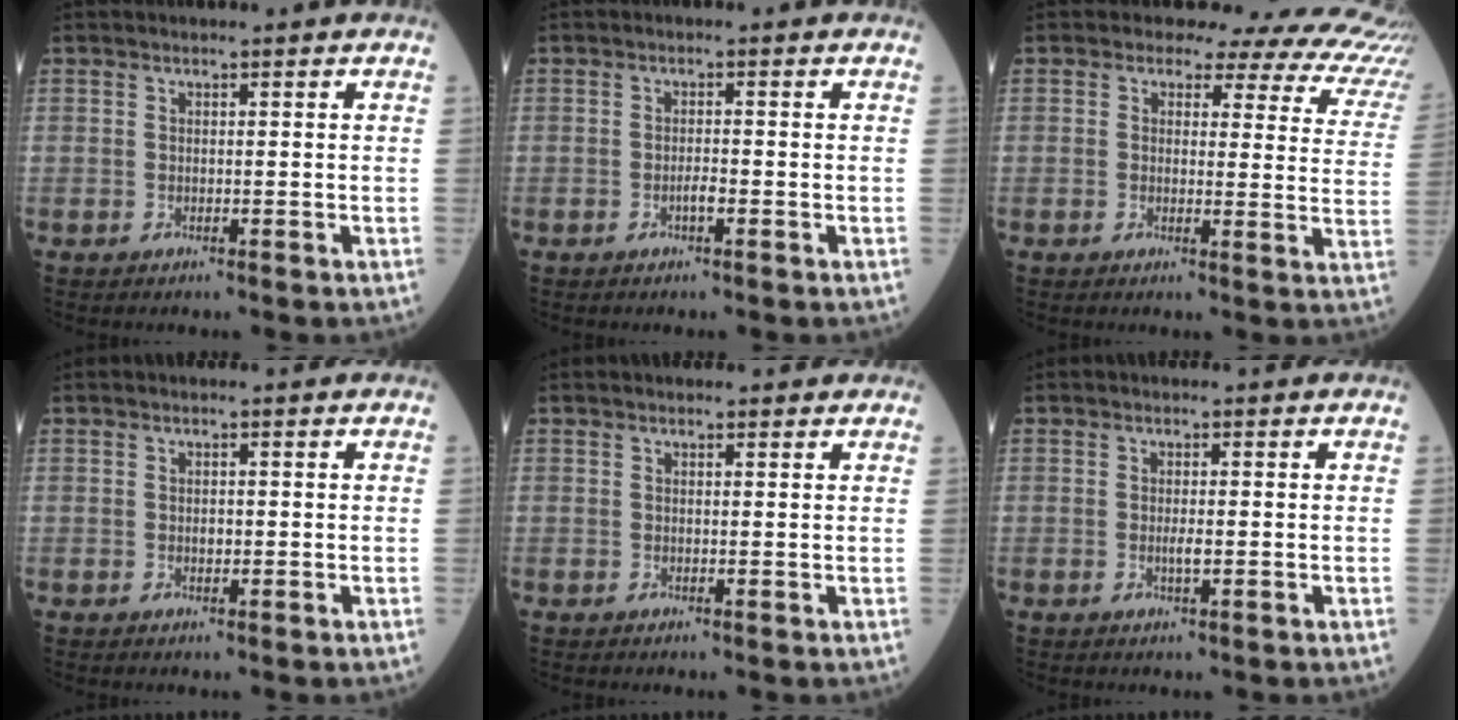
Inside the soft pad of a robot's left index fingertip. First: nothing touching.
{"total": 1.6, "force": [-0.8, 0.3, 1.4], "torque": [-0.026, 0.002, -0.014]}
{"total": 14.6, "force": [13.1, 4.4, 4.7], "torque": [-0.034, -0.039, 0.108]}
{"total": 1.0, "force": [-0.1, 0.6, 0.8], "torque": [-0.015, 0.001, 0.000]}
{"total": 1.3, "force": [1.0, 0.5, 0.5], "torque": [-0.010, 0.005, 0.010]}
{"total": 1.6, "force": [-0.3, 0.3, 1.5], "torque": [-0.031, -0.001, -0.004]}